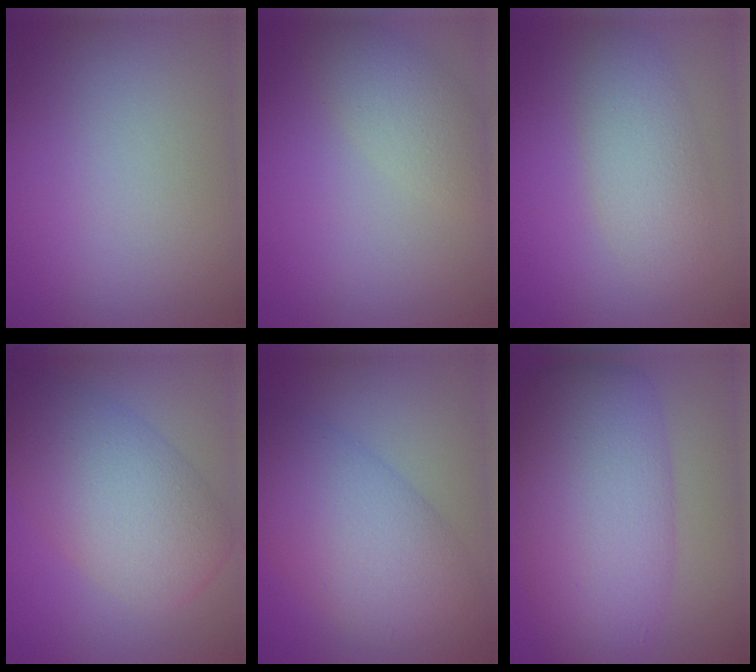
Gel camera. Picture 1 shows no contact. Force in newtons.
{"total": 2.9, "press": 2.9, "slide": 0.2}
{"total": 3.8, "press": 3.8, "slide": 0.1}
{"total": 7.8, "press": 7.7, "slide": 0.3}
{"total": 8.2, "press": 8.2, "slide": 0.2}
{"total": 9.7, "press": 9.7, "slide": 0.2}